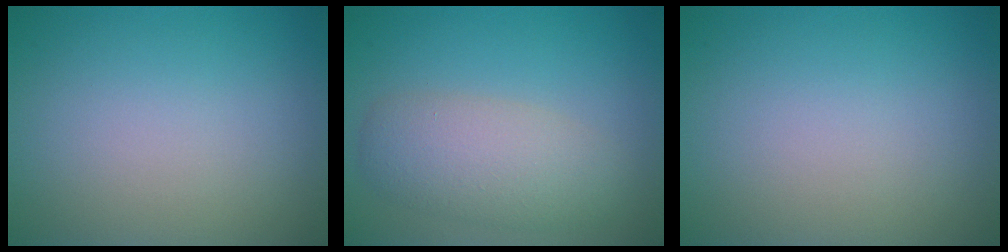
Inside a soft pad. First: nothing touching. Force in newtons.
{"total": 4.4, "press": 4.4, "slide": 0.2}
{"total": 0.0}